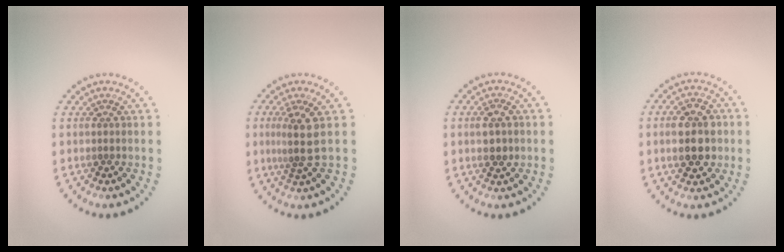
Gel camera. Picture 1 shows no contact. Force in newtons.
{"total": 2.9, "press": 2.1, "slide": 2.0}
{"total": 2.1, "press": 2.0, "slide": 0.7}
{"total": 4.8, "press": 4.8, "slide": 0.1}